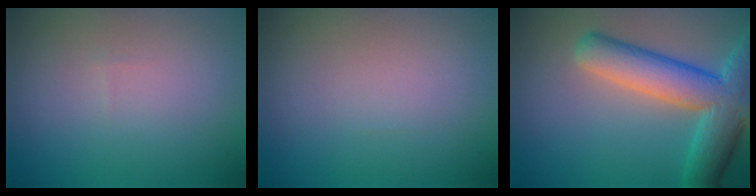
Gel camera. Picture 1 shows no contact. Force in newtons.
{"total": 0.0}
{"total": 8.5, "press": 8.5, "slide": 0.5}